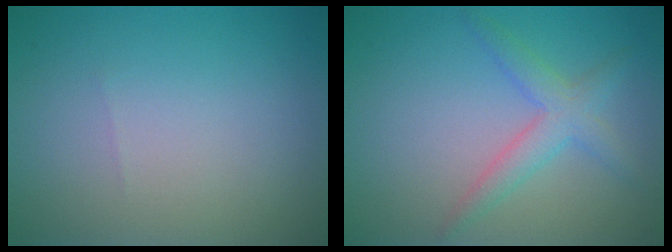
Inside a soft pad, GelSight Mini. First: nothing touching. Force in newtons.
{"total": 2.9, "press": 2.9, "slide": 0.1}